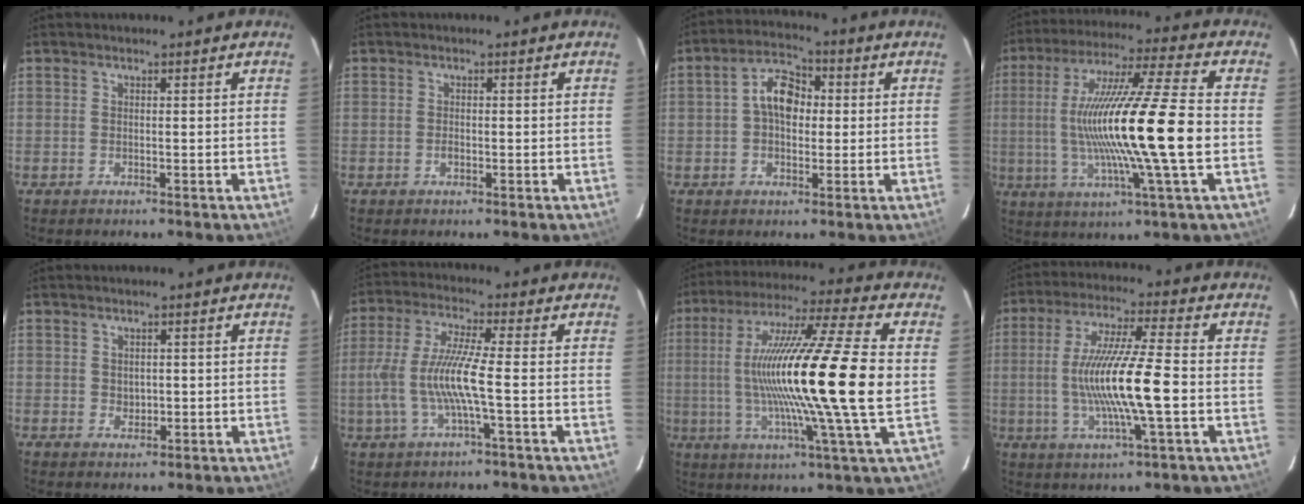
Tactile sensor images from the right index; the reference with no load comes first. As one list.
[{"total": 1.1, "force": [-0.3, 0.7, 0.8], "torque": [-0.015, 0.001, -0.006]}, {"total": 7.3, "force": [0.5, 4.8, 5.4], "torque": [-0.099, 0.024, 0.007]}, {"total": 20.1, "force": [-1.5, -0.3, 20.0], "torque": [-0.361, -0.009, -0.025]}, {"total": 1.8, "force": [0.2, 1.6, 0.8], "torque": [-0.009, 0.000, 0.007]}, {"total": 10.1, "force": [-2.1, 0.3, 9.9], "torque": [-0.207, -0.004, -0.035]}, {"total": 22.5, "force": [0.5, -0.9, 22.5], "torque": [-0.391, -0.006, 0.000]}, {"total": 14.7, "force": [-2.1, 0.7, 14.6], "torque": [-0.273, -0.008, -0.036]}]